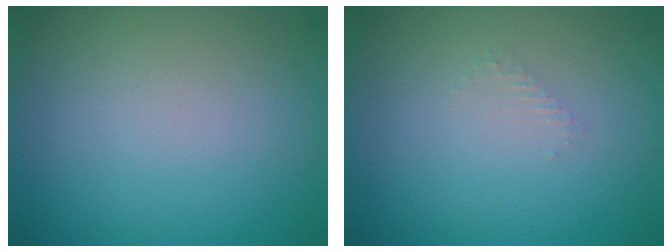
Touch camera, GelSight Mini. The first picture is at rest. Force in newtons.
{"total": 0.8, "press": 0.8, "slide": 0.3}